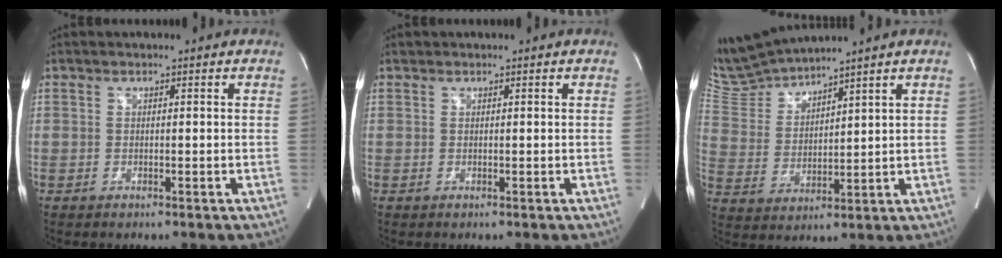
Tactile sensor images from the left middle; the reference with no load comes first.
{"total": 0.0}
{"total": 8.5, "force": [8.4, -1.2, 0.8], "torque": [-0.044, 0.006, 0.189]}